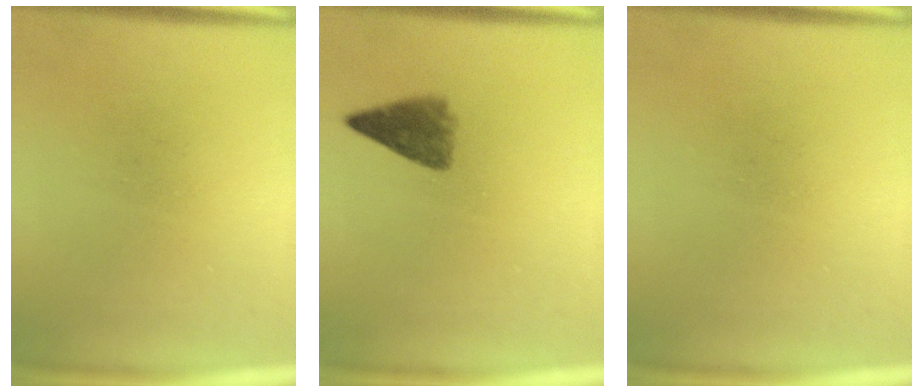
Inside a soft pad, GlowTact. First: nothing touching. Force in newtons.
{"total": 4.2}
{"total": 0.0}